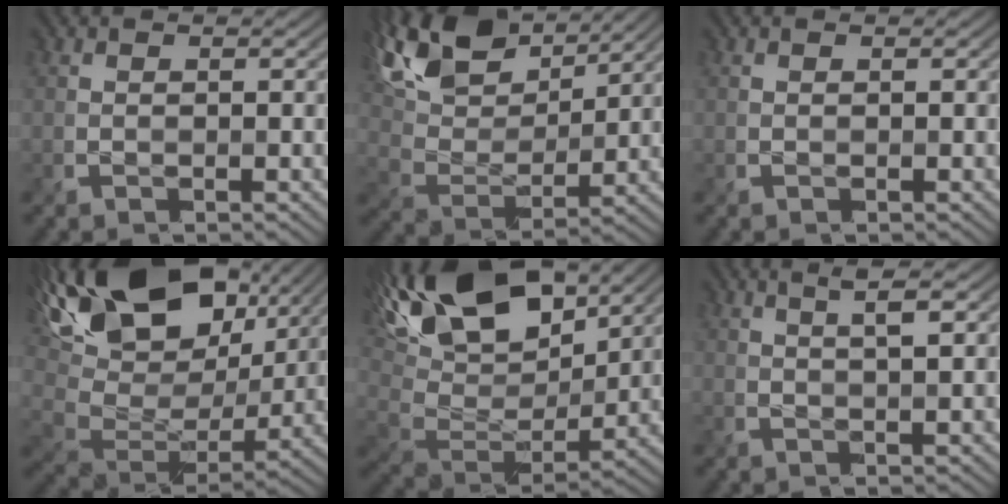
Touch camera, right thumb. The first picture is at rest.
{"total": 13.9, "force": [9.2, 6.3, 8.4], "torque": [-0.199, 0.027, 0.151]}
{"total": 0.0}
{"total": 20.3, "force": [10.2, 11.9, 12.9], "torque": [-0.269, 0.035, 0.174]}
{"total": 19.7, "force": [10.1, 10.0, 13.7], "torque": [-0.283, 0.050, 0.148]}
{"total": 3.4, "force": [1.6, 0.2, 3.0], "torque": [-0.046, 0.001, 0.032]}